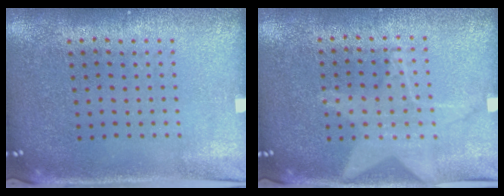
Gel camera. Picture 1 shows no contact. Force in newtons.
{"total": 1.1, "press": 1.1, "slide": 0.3}